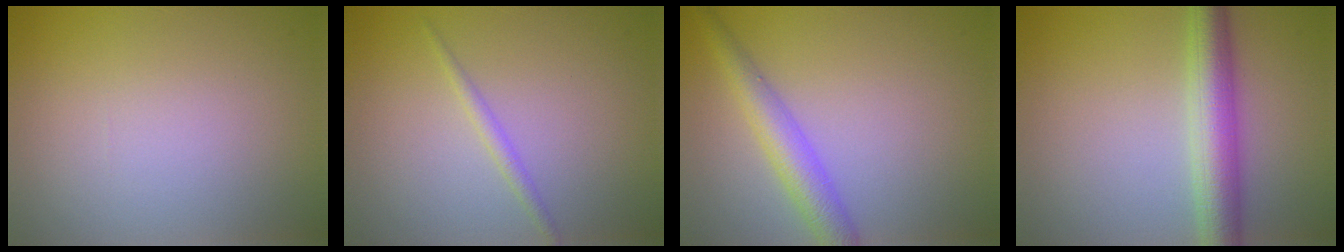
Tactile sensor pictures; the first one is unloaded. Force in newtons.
{"total": 1.1, "press": 1.1, "slide": 0.0}
{"total": 3.6, "press": 3.6, "slide": 0.1}
{"total": 5.2, "press": 5.2, "slide": 0.2}